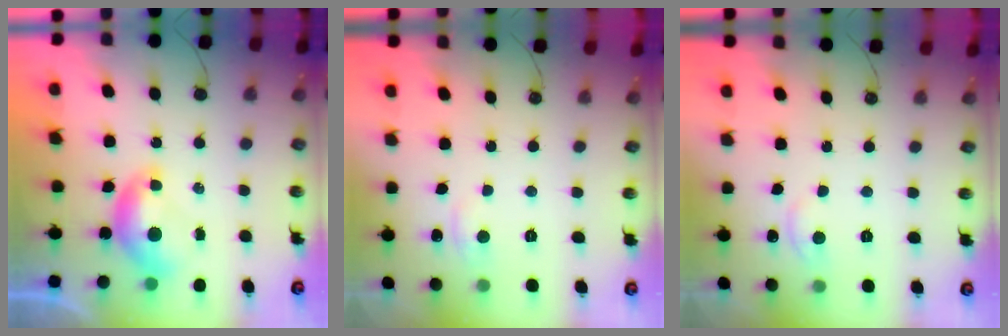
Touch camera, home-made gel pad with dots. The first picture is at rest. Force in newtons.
{"total": 1.9, "press": 1.8, "slide": 0.6}
{"total": 1.7, "press": 1.5, "slide": 0.6}